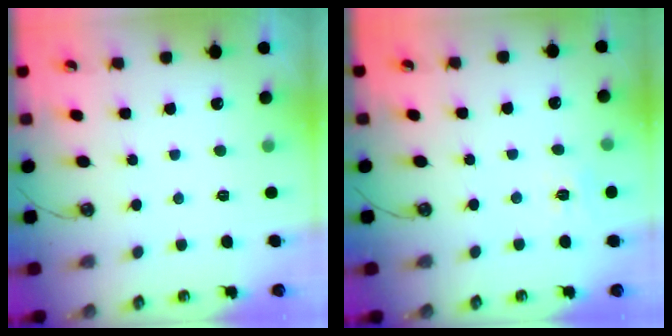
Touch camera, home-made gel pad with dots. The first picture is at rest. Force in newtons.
{"total": 5.6, "press": 5.6, "slide": 0.5}